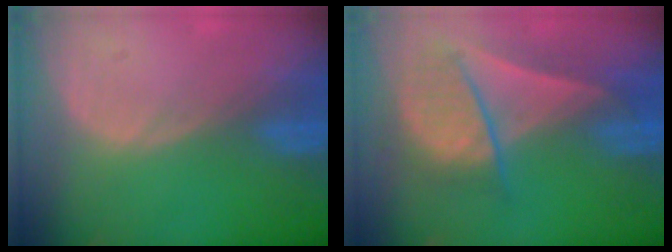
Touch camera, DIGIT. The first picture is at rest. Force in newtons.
{"total": 7.8, "press": 7.3, "slide": 2.7}